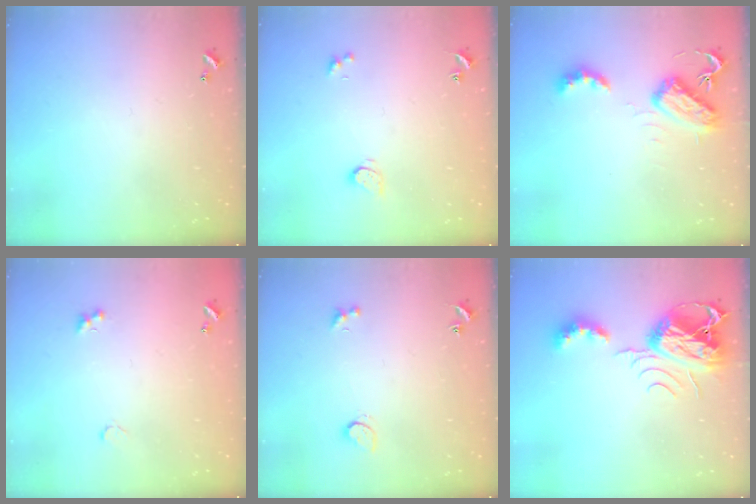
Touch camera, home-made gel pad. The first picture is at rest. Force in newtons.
{"total": 1.5, "press": 1.4, "slide": 0.4}
{"total": 6.6, "press": 6.6, "slide": 0.4}
{"total": 2.8, "press": 2.7, "slide": 0.6}
{"total": 1.5, "press": 1.4, "slide": 0.6}
{"total": 9.2, "press": 9.1, "slide": 1.3}